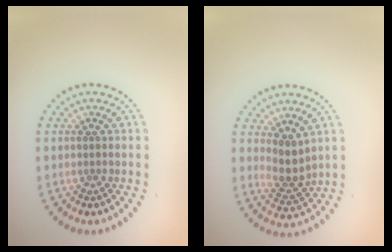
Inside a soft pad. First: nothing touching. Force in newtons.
{"total": 2.5, "press": 2.0, "slide": 1.6}